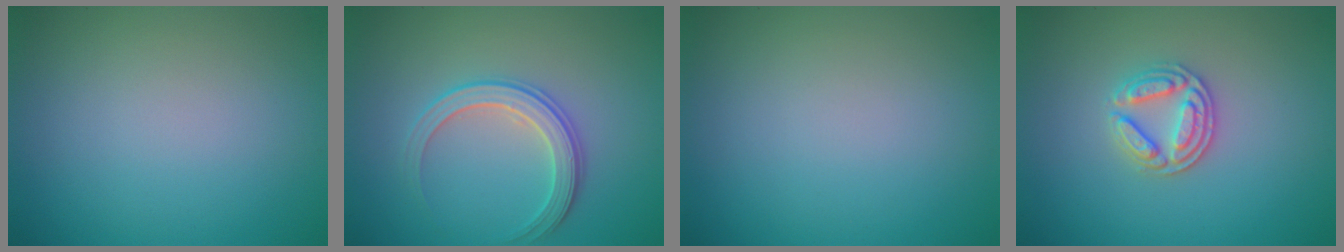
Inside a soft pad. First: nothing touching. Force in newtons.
{"total": 2.8, "press": 2.8, "slide": 0.3}
{"total": 0.0}
{"total": 3.1, "press": 2.9, "slide": 1.2}